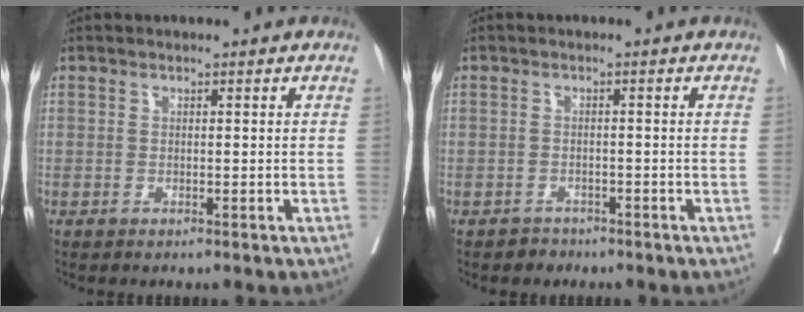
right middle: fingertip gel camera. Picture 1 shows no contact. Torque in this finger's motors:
{"motor_torque": [0.10, -0.07, -0.02, 0.00]}